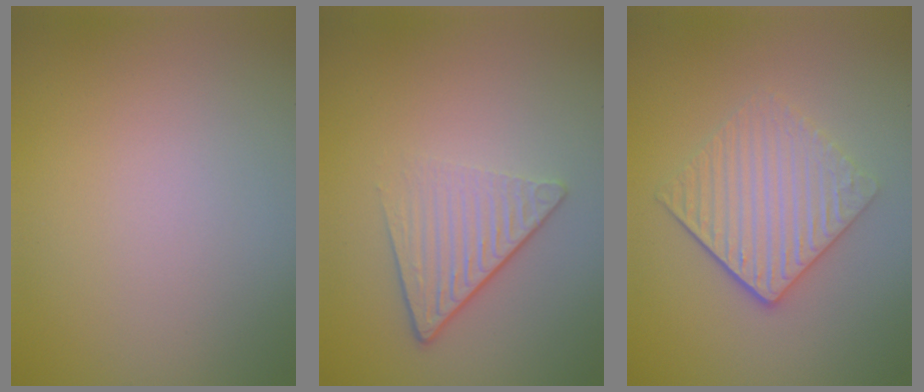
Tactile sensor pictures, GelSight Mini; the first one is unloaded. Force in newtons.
{"total": 4.5, "press": 2.8, "slide": 3.5}
{"total": 4.7, "press": 3.6, "slide": 3.0}